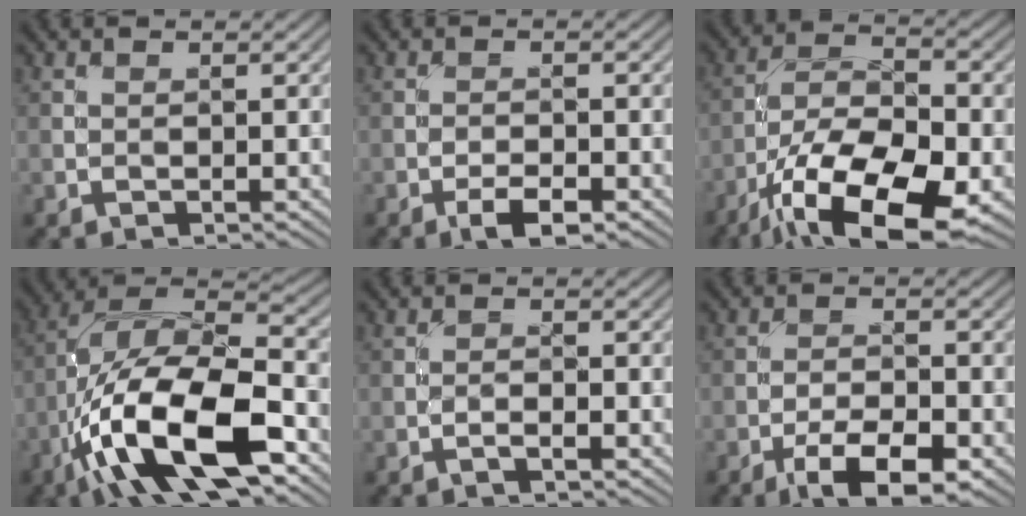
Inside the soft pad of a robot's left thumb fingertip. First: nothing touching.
{"total": 3.3, "force": [-1.9, 1.0, 2.4], "torque": [-0.044, 0.001, -0.037]}
{"total": 16.1, "force": [-8.8, 6.5, 11.8], "torque": [-0.218, -0.017, -0.166]}
{"total": 16.8, "force": [-6.9, 6.7, 13.7], "torque": [-0.263, -0.001, -0.134]}
{"total": 1.0, "force": [-0.7, 0.0, 0.8], "torque": [-0.015, 0.005, -0.017]}
{"total": 7.1, "force": [-4.2, 2.3, 5.2], "torque": [-0.089, 0.000, -0.072]}